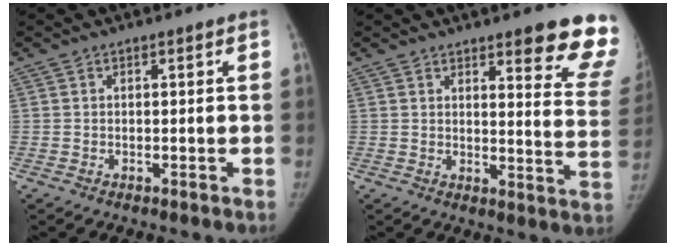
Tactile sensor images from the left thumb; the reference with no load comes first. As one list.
[{"total": 14.7, "force": [10.9, 2.9, 9.4], "torque": [-0.081, -0.071, 0.118]}]